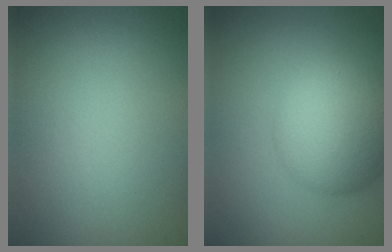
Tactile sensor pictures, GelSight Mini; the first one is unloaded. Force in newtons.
{"total": 8.0, "press": 8.0, "slide": 0.1}